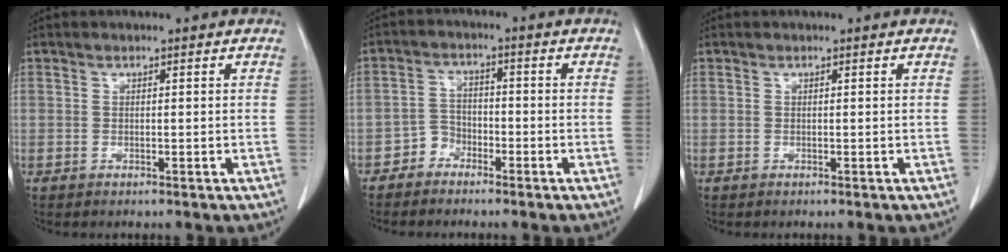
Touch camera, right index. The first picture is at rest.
{"total": 3.2, "force": [-2.2, 2.3, 0.1], "torque": [0.000, 0.012, -0.047]}
{"total": 0.0}